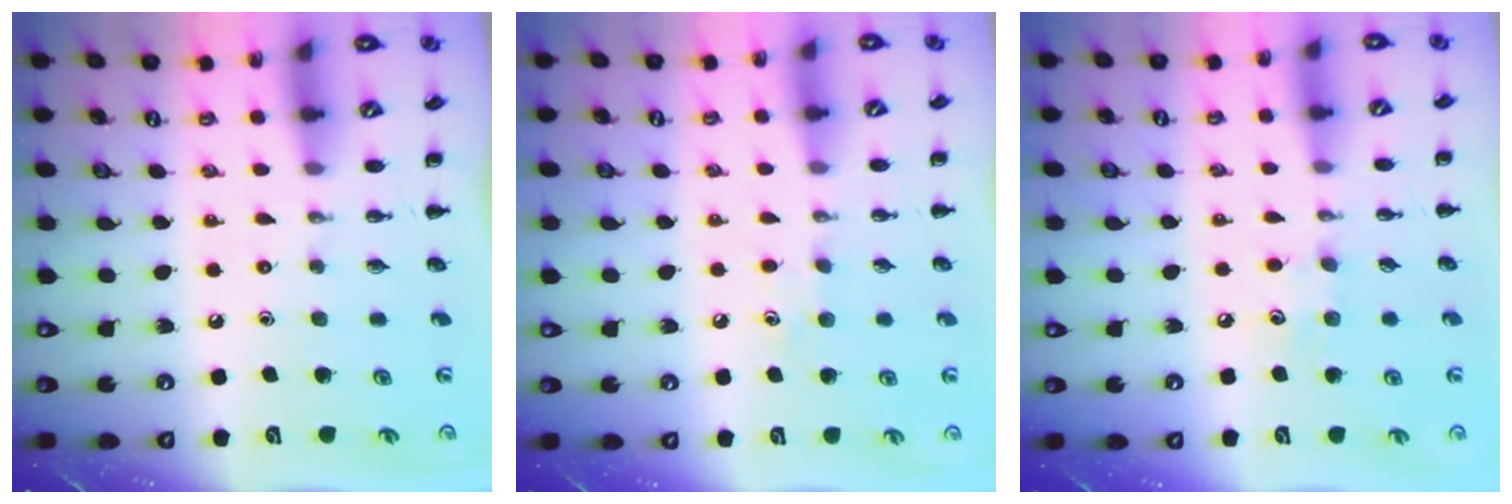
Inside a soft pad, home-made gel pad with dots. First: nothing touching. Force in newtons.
{"total": 5.5, "press": 5.3, "slide": 1.5}
{"total": 6.6, "press": 6.4, "slide": 1.8}